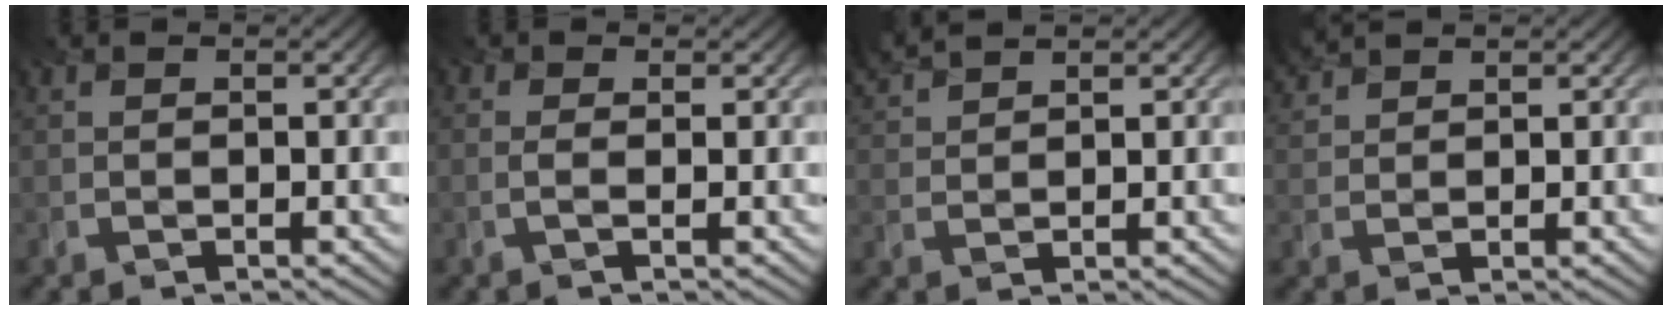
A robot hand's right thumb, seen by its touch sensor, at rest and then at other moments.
{"total": 0.7, "force": [0.0, 0.2, 0.7], "torque": [-0.018, -0.001, -0.003]}
{"total": 3.5, "force": [3.2, 0.6, 1.3], "torque": [-0.037, 0.017, 0.068]}
{"total": 2.7, "force": [2.6, 0.7, 0.6], "torque": [-0.021, 0.013, 0.059]}